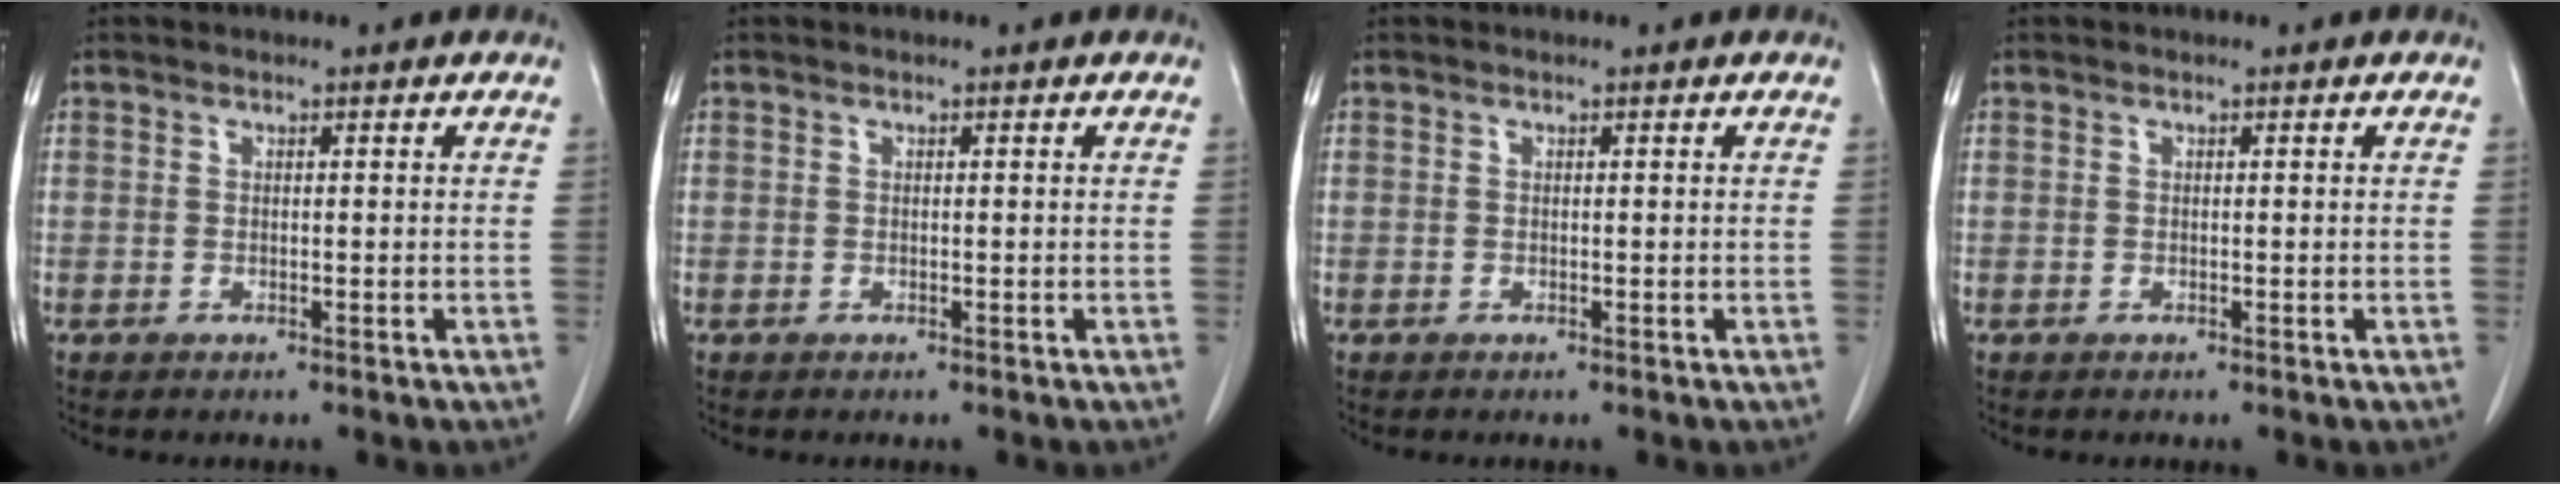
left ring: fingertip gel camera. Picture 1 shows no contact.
{"total": 0.0}
{"total": 0.0}
{"total": 0.0}